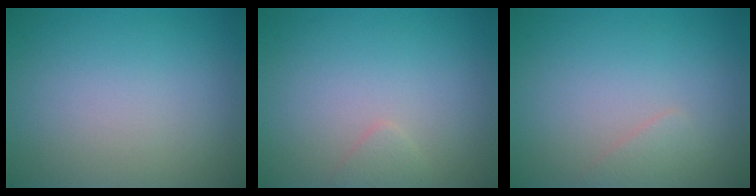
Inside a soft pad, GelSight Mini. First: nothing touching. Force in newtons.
{"total": 0.8, "press": 0.8, "slide": 0.1}
{"total": 0.9, "press": 0.9, "slide": 0.1}